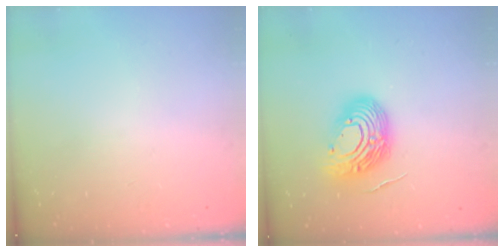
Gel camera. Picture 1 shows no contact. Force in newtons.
{"total": 15.1, "press": 15.0, "slide": 2.0}